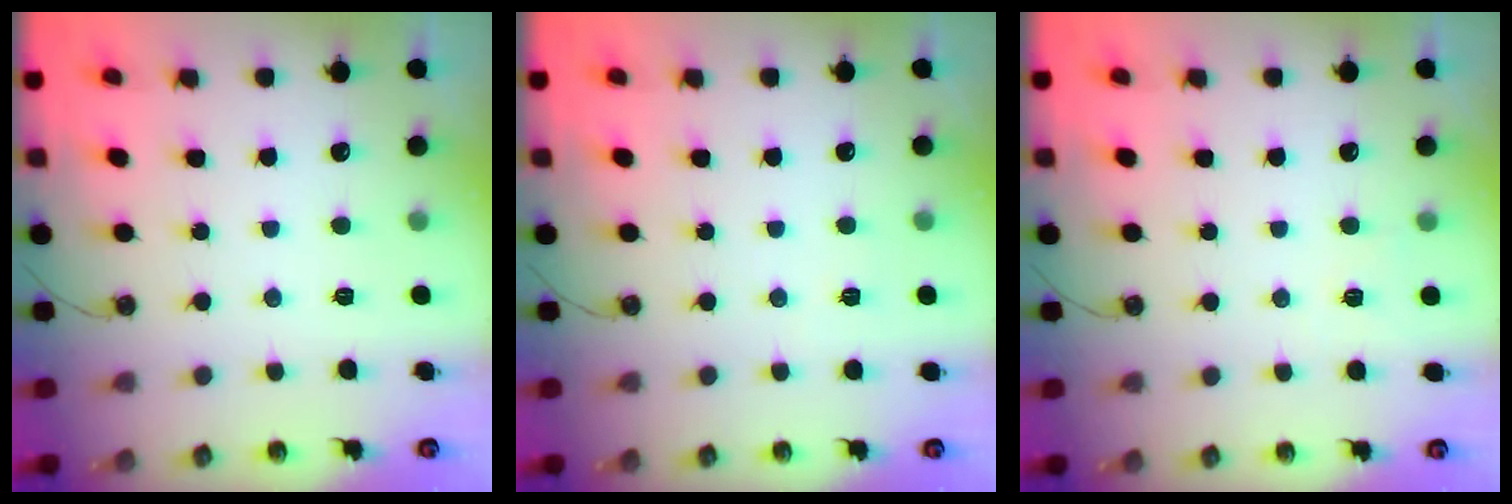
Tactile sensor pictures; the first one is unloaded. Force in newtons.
{"total": 2.5, "press": 1.2, "slide": 2.2}
{"total": 3.6, "press": 3.3, "slide": 1.4}